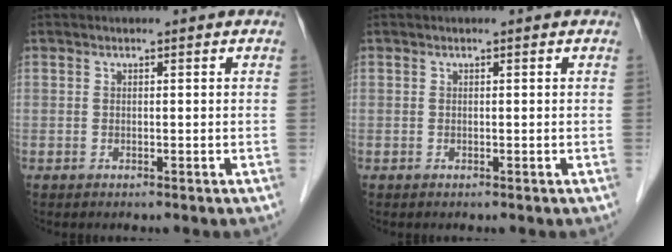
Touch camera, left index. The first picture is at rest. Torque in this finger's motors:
{"motor_torque": [0.02, 0.01, 0.00, 0.00]}